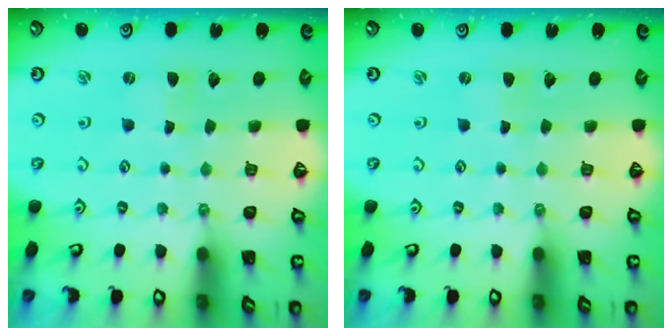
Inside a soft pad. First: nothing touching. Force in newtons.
{"total": 0.0}